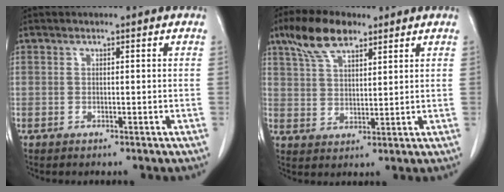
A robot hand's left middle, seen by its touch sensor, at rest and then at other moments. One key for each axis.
{"total": 8.3, "fx": 5.8, "fy": 3.1, "fz": 5.1, "tx": -0.106, "ty": 0.018, "tz": 0.112}